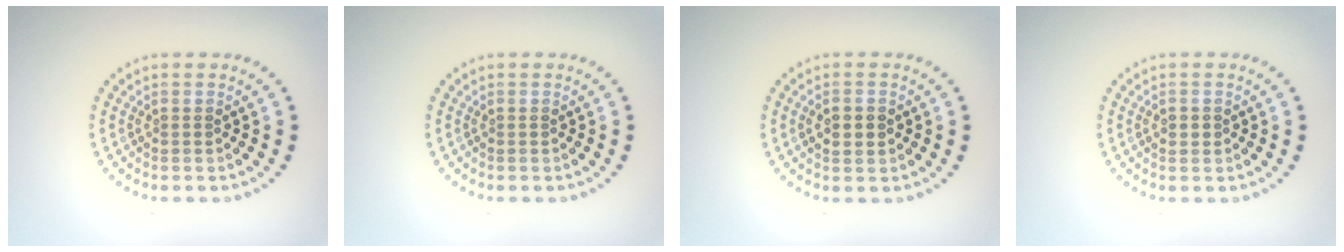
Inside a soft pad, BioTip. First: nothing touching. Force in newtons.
{"total": 0.0}
{"total": 2.6, "press": 2.6, "slide": 0.1}
{"total": 1.0, "press": 0.9, "slide": 0.2}